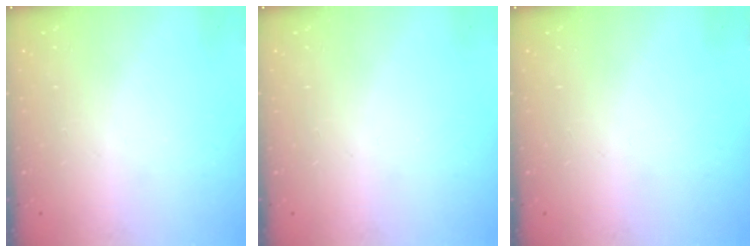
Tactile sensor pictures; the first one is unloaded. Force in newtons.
{"total": 0.0}
{"total": 0.0}